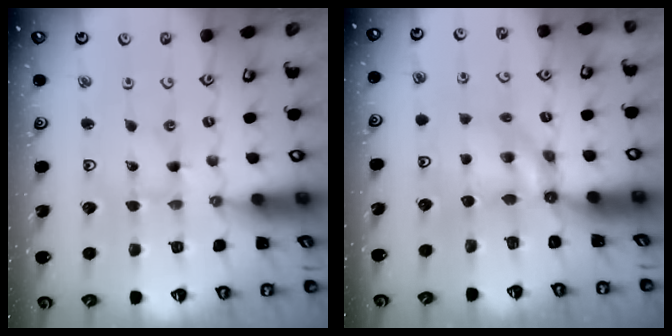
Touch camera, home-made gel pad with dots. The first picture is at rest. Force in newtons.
{"total": 5.8, "press": 5.8, "slide": 0.3}